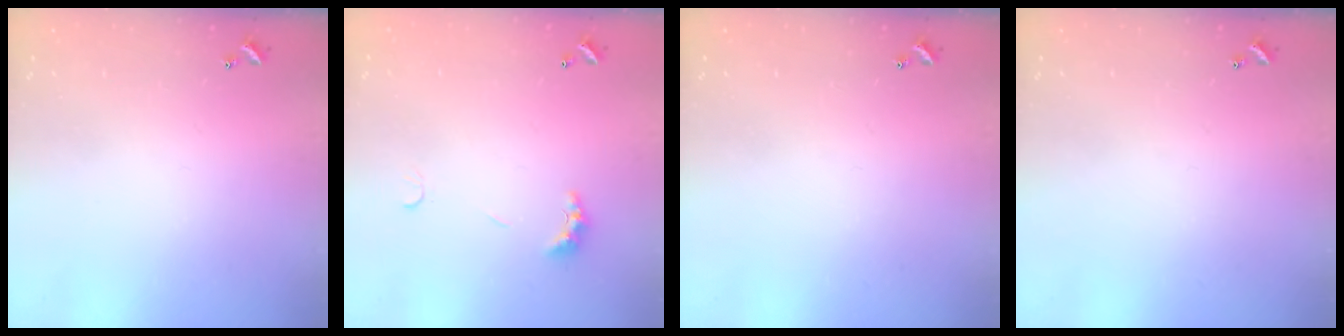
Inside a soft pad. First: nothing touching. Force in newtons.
{"total": 3.6, "press": 3.5, "slide": 0.8}
{"total": 0.0}
{"total": 0.0}